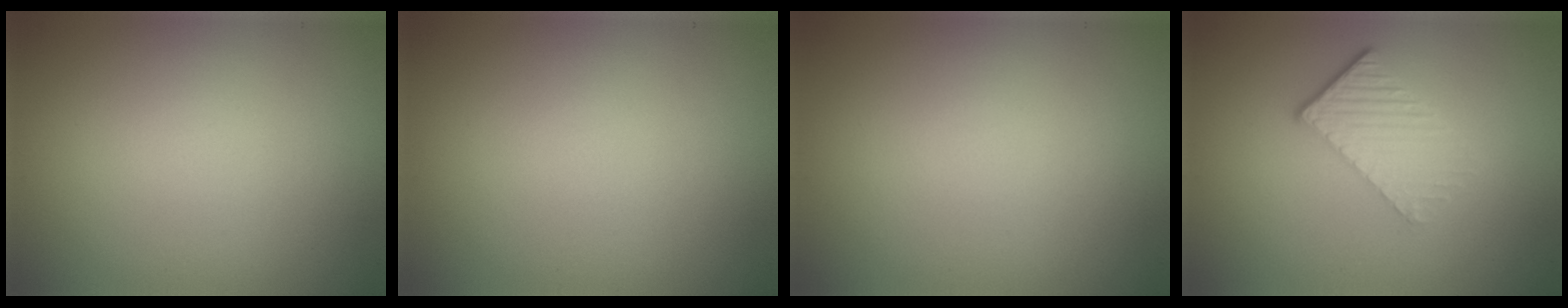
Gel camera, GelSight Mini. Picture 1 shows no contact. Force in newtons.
{"total": 0.0}
{"total": 0.0}
{"total": 3.3, "press": 2.7, "slide": 1.9}